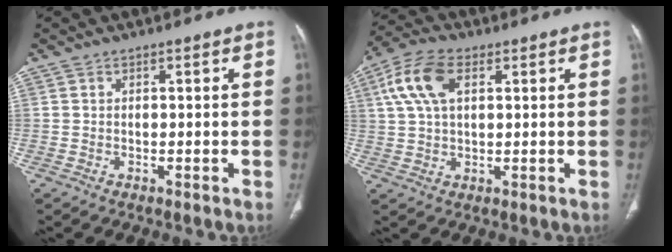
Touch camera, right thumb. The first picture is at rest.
{"total": 9.8, "force": [3.3, 5.4, 7.5], "torque": [-0.158, 0.016, 0.063]}